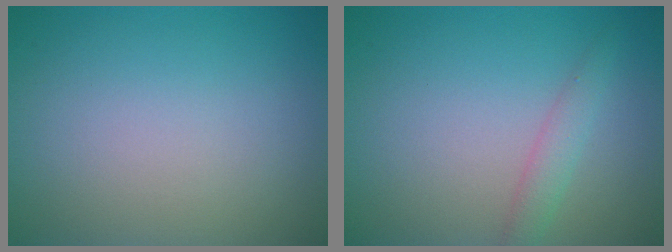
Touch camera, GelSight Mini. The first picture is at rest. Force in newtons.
{"total": 1.7, "press": 1.7, "slide": 0.1}